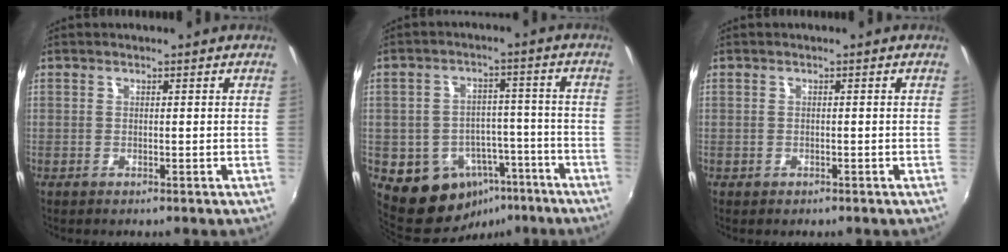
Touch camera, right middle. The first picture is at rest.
{"total": 10.3, "force": [-4.8, 8.2, 3.8], "torque": [-0.083, 0.025, -0.038]}
{"total": 0.5, "force": [-0.3, 0.4, 0.1], "torque": [-0.002, -0.001, -0.004]}